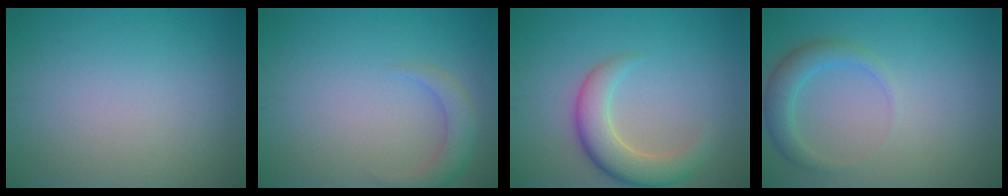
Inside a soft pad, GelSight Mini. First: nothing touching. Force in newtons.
{"total": 2.4, "press": 2.4, "slide": 0.3}
{"total": 4.8, "press": 4.8, "slide": 0.4}
{"total": 2.6, "press": 2.6, "slide": 0.0}